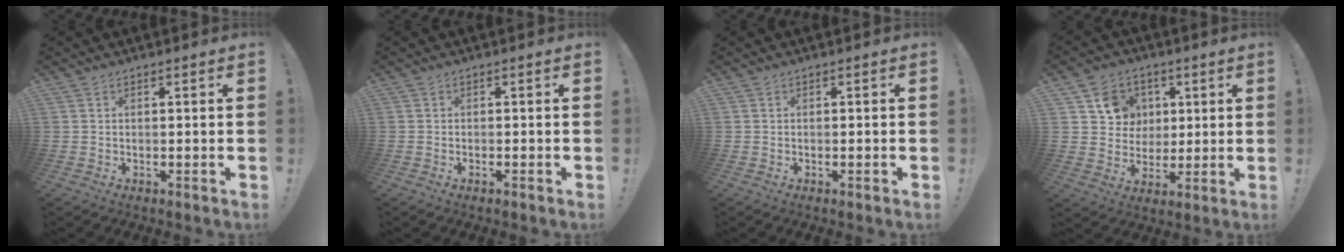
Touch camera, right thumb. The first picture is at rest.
{"total": 0.6, "force": [-0.5, 0.0, 0.3], "torque": [-0.006, 0.000, -0.009]}
{"total": 0.5, "force": [-0.4, -0.2, 0.3], "torque": [-0.010, 0.000, -0.006]}
{"total": 10.6, "force": [4.1, 9.4, 2.5], "torque": [-0.030, -0.023, 0.086]}